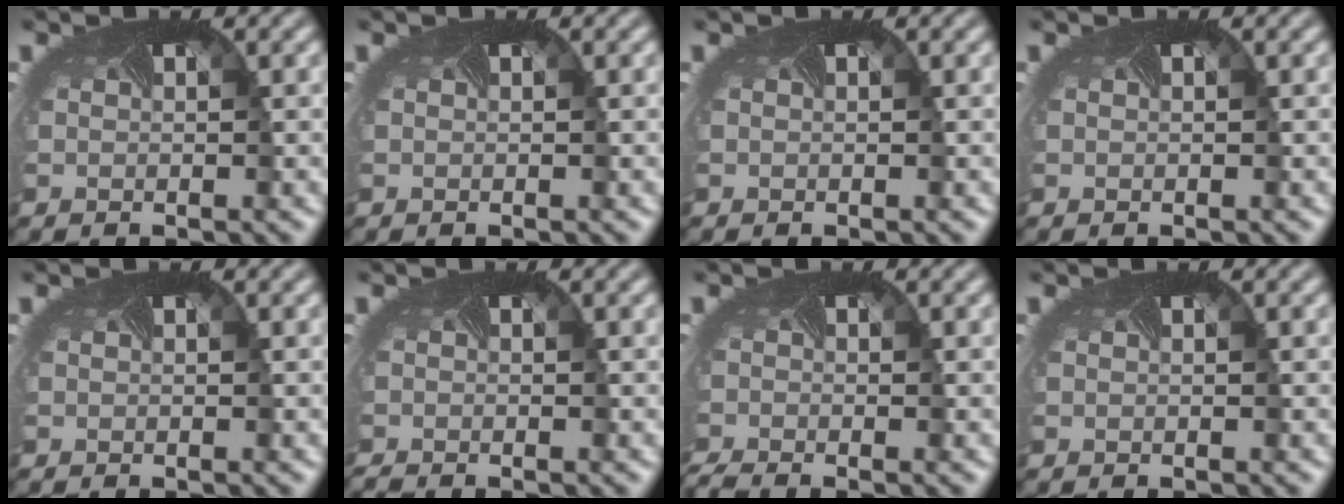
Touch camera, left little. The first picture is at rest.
{"total": 0.0}
{"total": 0.0}
{"total": 0.0}
{"total": 0.0}
{"total": 1.0, "force": [-1.0, -0.2, 0.1], "torque": [-0.011, -0.011, -0.021]}
{"total": 2.4, "force": [-2.1, 0.2, 1.0], "torque": [-0.029, -0.017, -0.043]}
{"total": 0.0}